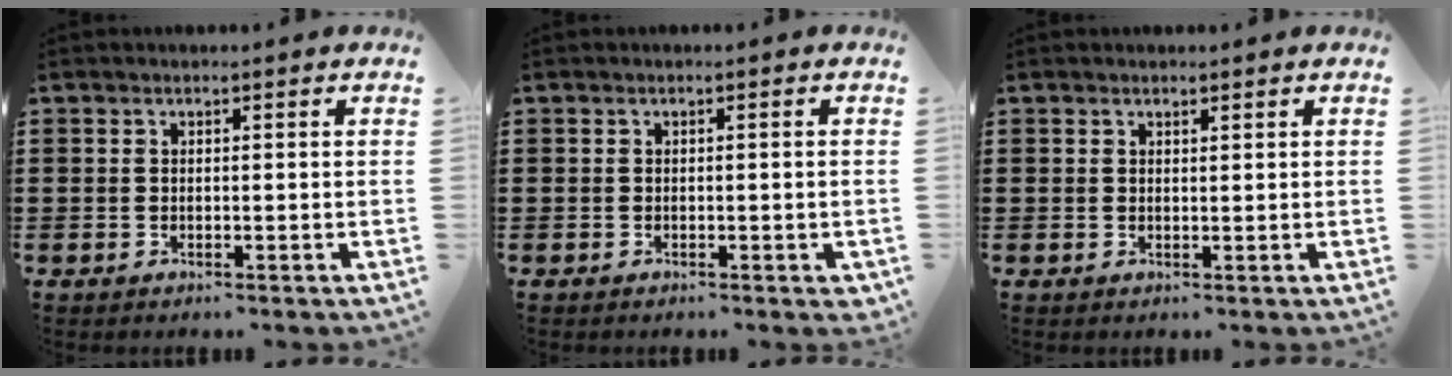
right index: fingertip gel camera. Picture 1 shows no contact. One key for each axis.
{"total": 0.6, "fx": -0.3, "fy": 0.2, "fz": 0.5, "tx": -0.010, "ty": -0.004, "tz": -0.004}
{"total": 0.6, "fx": 0.5, "fy": 0.2, "fz": 0.2, "tx": -0.004, "ty": 0.002, "tz": 0.010}